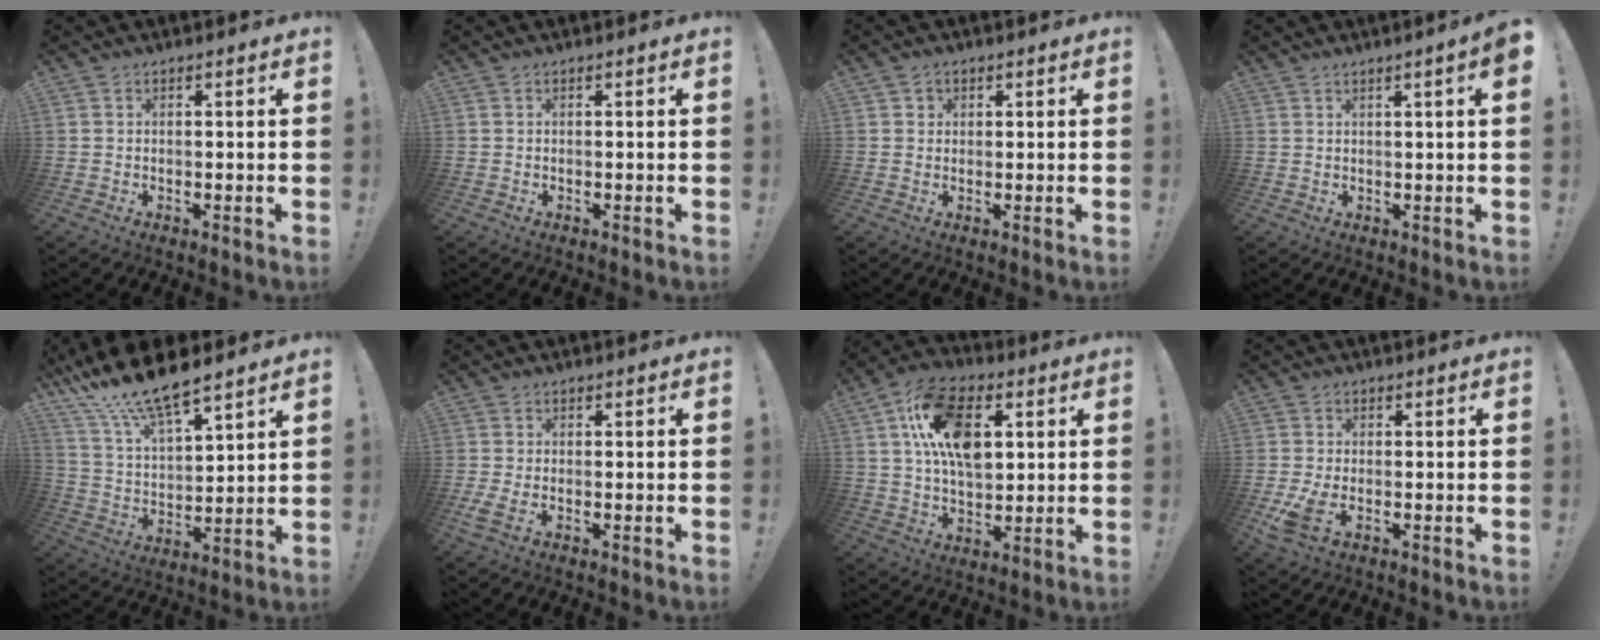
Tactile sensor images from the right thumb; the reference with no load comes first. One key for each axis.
{"total": 0.0}
{"total": 1.8, "fx": 0.8, "fy": 1.6, "fz": 0.4, "tx": 0.003, "ty": -0.004, "tz": 0.011}
{"total": 3.1, "fx": 1.3, "fy": -0.2, "fz": 2.8, "tx": -0.045, "ty": -0.006, "tz": 0.019}
{"total": 14.8, "fx": 11.9, "fy": 4.1, "fz": 7.9, "tx": -0.162, "ty": -0.084, "tz": 0.215}
{"total": 2.4, "fx": -0.4, "fy": 1.1, "fz": 2.1, "tx": -0.033, "ty": -0.005, "tz": -0.008}
{"total": 18.1, "fx": 5.1, "fy": 11.0, "fz": 13.4, "tx": -0.217, "ty": 0.006, "tz": 0.089}
{"total": 4.9, "fx": -1.6, "fy": 2.2, "fz": 4.1, "tx": -0.092, "ty": -0.007, "tz": -0.027}